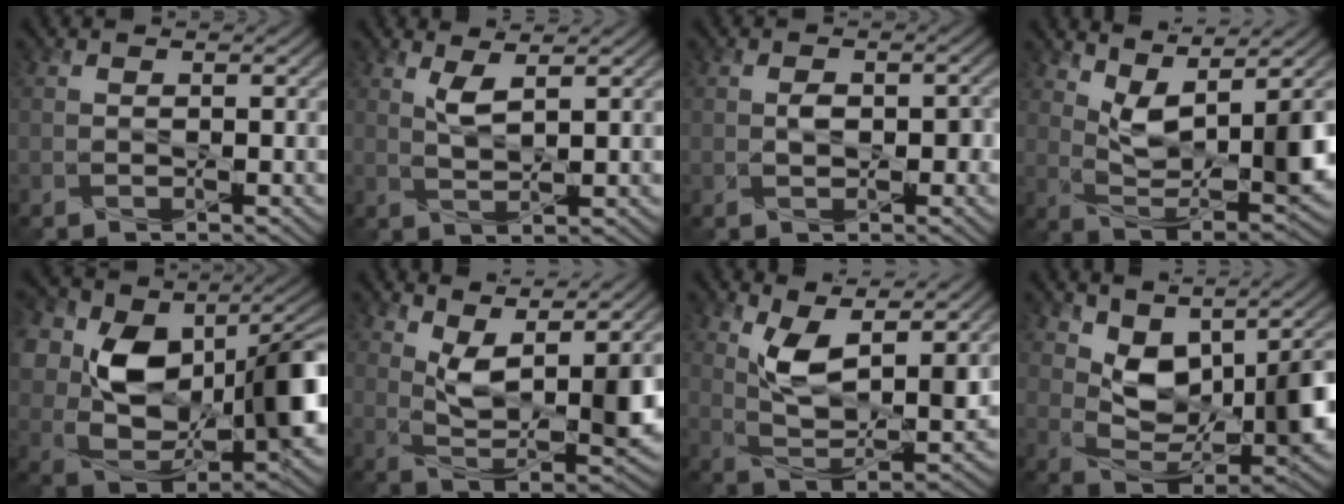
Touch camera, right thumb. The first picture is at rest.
{"total": 2.8, "force": [1.6, 0.6, 2.3], "torque": [-0.054, -0.002, 0.034]}
{"total": 2.3, "force": [-0.2, 1.4, 1.8], "torque": [-0.032, -0.003, -0.002]}
{"total": 8.6, "force": [4.1, 3.1, 6.9], "torque": [-0.134, -0.007, 0.086]}
{"total": 15.2, "force": [1.7, 10.5, 10.9], "torque": [-0.169, -0.012, 0.041]}
{"total": 8.5, "force": [4.2, 3.0, 6.8], "torque": [-0.131, -0.007, 0.086]}
{"total": 8.5, "force": [4.1, 3.5, 6.6], "torque": [-0.135, -0.012, 0.083]}
{"total": 9.3, "force": [3.6, 4.9, 7.0], "torque": [-0.126, -0.016, 0.072]}